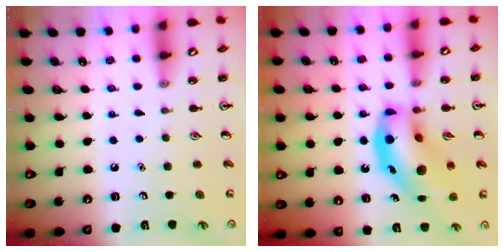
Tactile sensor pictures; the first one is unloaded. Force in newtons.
{"total": 17.4, "press": 16.9, "slide": 4.5}